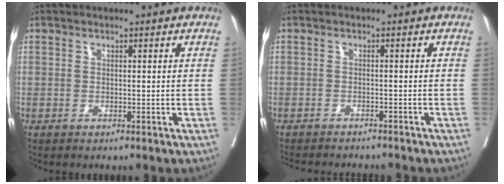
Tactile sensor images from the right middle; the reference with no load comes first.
{"total": 8.5, "force": [-8.0, 1.3, 2.6], "torque": [-0.033, -0.010, -0.103]}